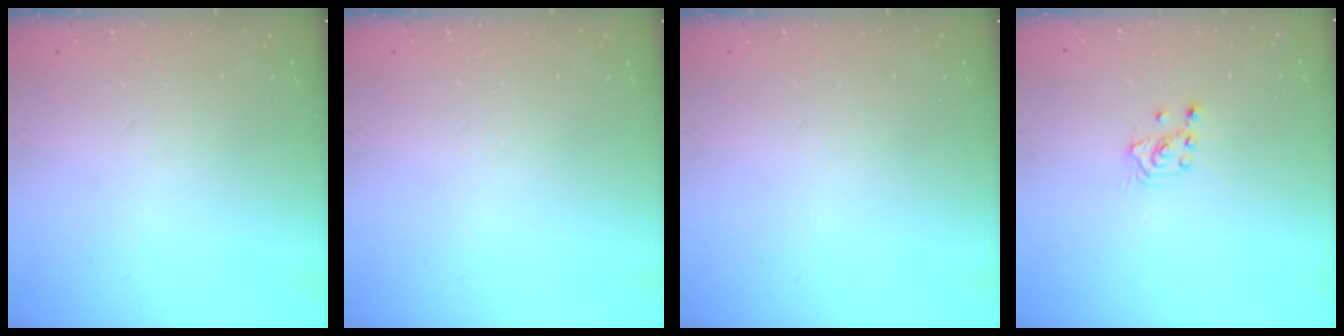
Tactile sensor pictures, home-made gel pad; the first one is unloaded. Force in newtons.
{"total": 0.0}
{"total": 0.0}
{"total": 2.5, "press": 2.4, "slide": 0.9}